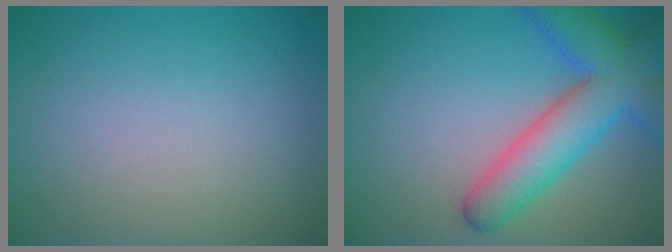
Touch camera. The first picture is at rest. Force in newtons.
{"total": 7.9, "press": 7.9, "slide": 0.4}